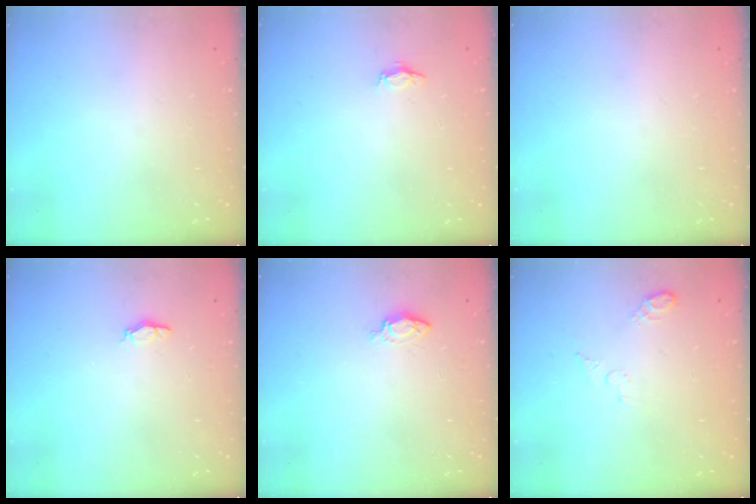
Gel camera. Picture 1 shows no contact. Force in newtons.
{"total": 2.8, "press": 2.8, "slide": 0.4}
{"total": 0.0}
{"total": 3.7, "press": 3.3, "slide": 1.6}
{"total": 3.8, "press": 3.7, "slide": 0.6}
{"total": 4.2, "press": 4.2, "slide": 0.8}